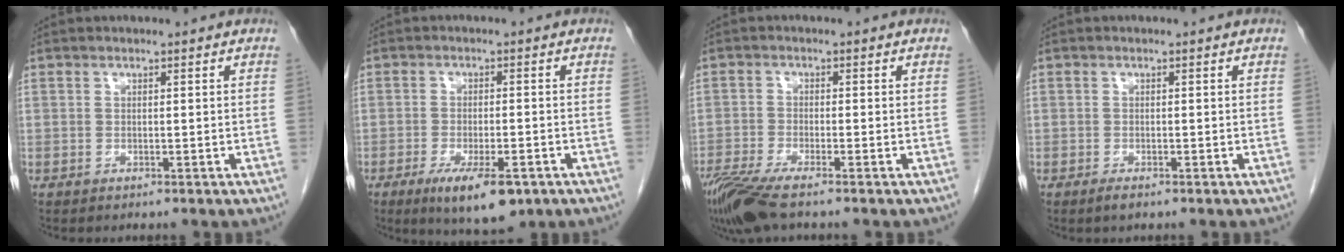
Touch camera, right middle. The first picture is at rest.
{"total": 8.9, "force": [-5.1, 2.5, 6.8], "torque": [-0.109, -0.016, -0.073]}
{"total": 7.8, "force": [-5.9, 0.7, 5.1], "torque": [-0.097, -0.021, -0.110]}
{"total": 1.2, "force": [-0.8, 0.3, 0.7], "torque": [-0.018, -0.004, -0.012]}